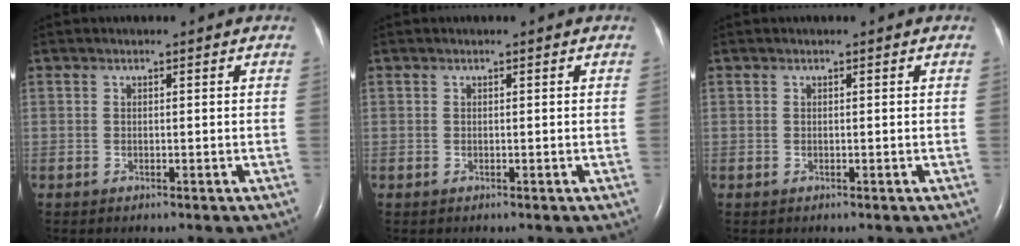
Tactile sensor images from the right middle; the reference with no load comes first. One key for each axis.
{"total": 0.0}
{"total": 0.0}